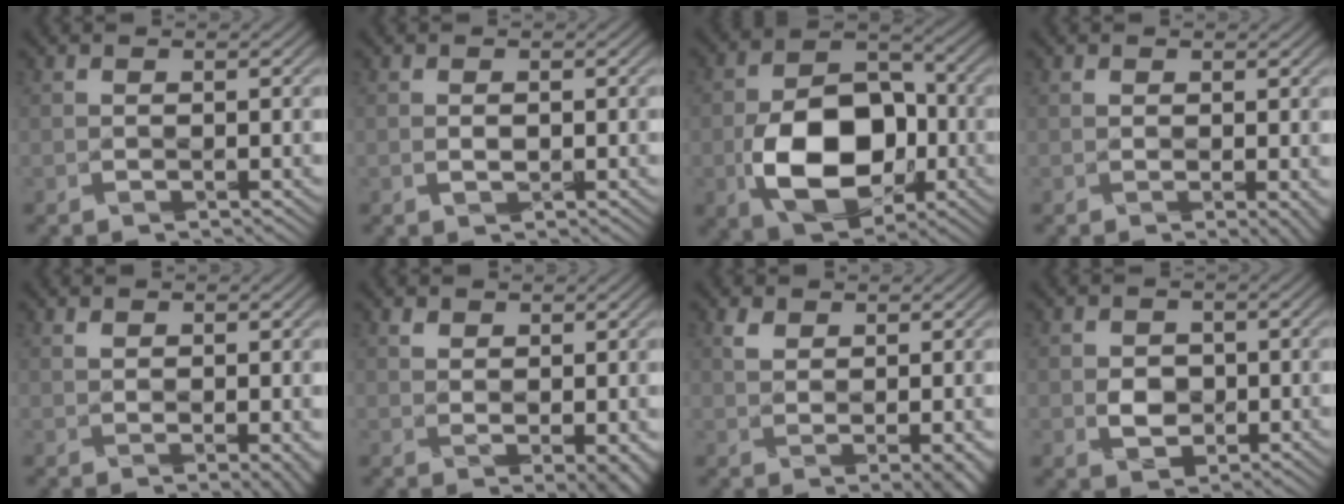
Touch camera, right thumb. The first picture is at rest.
{"total": 0.7, "force": [0.0, 0.3, 0.7], "torque": [-0.015, 0.000, 0.000]}
{"total": 12.4, "force": [-3.3, 8.0, 8.9], "torque": [-0.168, -0.009, -0.057]}
{"total": 2.2, "force": [0.3, 1.2, 1.7], "torque": [-0.023, -0.002, 0.006]}
{"total": 2.6, "force": [0.7, 1.3, 2.2], "torque": [-0.034, 0.001, 0.016]}
{"total": 3.5, "force": [1.4, 2.0, 2.5], "torque": [-0.045, 0.003, 0.029]}
{"total": 2.9, "force": [1.1, 1.3, 2.3], "torque": [-0.045, 0.002, 0.022]}
{"total": 2.9, "force": [-0.3, 2.3, 1.8], "torque": [-0.044, -0.002, -0.009]}